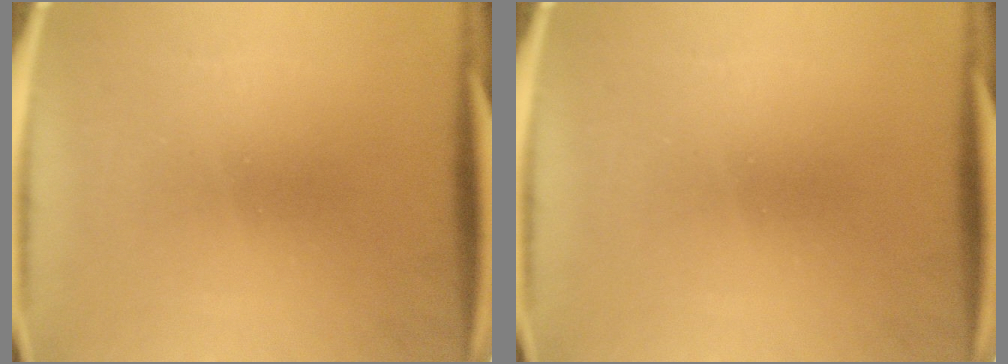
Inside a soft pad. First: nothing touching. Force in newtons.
{"total": 0.0}